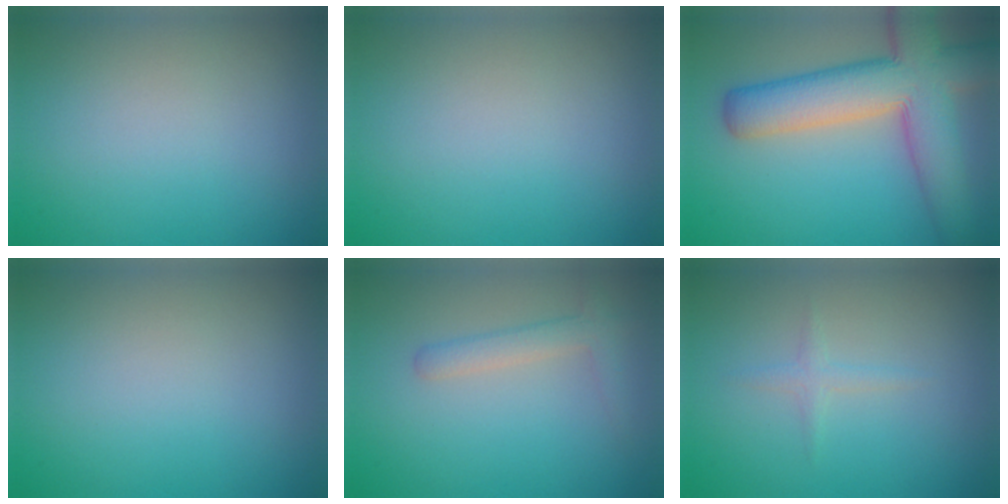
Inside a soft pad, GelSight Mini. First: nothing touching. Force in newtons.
{"total": 0.0}
{"total": 10.4, "press": 10.3, "slide": 0.8}
{"total": 0.0}
{"total": 2.2, "press": 2.2, "slide": 0.2}
{"total": 1.1, "press": 1.1, "slide": 0.1}